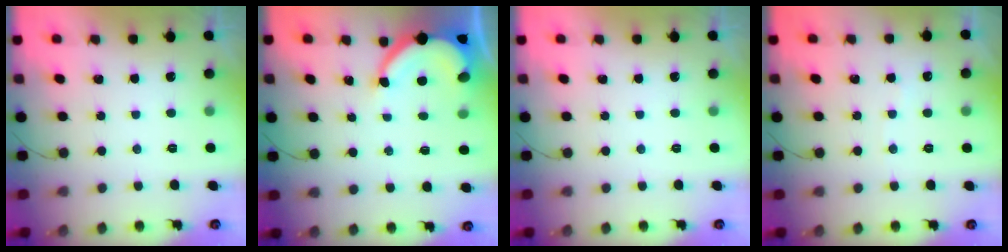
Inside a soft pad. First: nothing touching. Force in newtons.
{"total": 7.0, "press": 7.0, "slide": 0.1}
{"total": 0.0}
{"total": 2.4, "press": 2.3, "slide": 0.3}